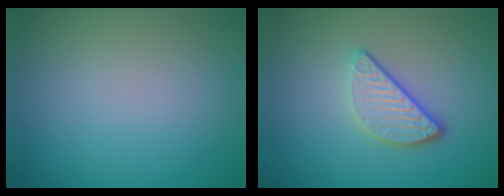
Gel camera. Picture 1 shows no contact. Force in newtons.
{"total": 3.3, "press": 2.6, "slide": 2.0}